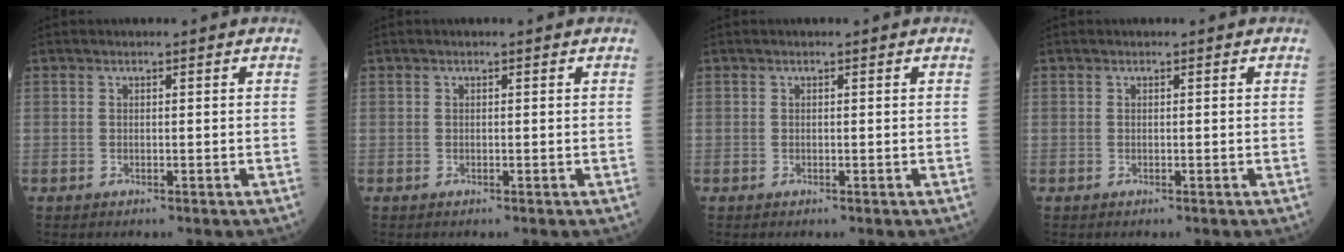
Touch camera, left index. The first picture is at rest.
{"total": 0.0}
{"total": 0.0}
{"total": 0.0}